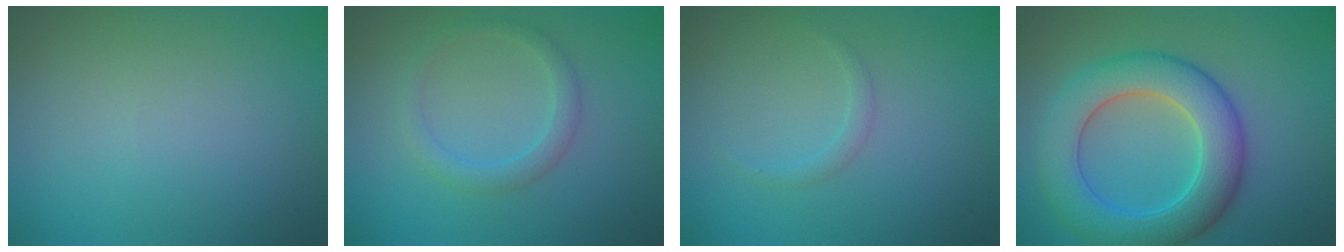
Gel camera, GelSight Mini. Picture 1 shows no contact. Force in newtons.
{"total": 2.1, "press": 2.1, "slide": 0.1}
{"total": 0.9, "press": 0.9, "slide": 0.1}
{"total": 8.3, "press": 8.3, "slide": 0.2}